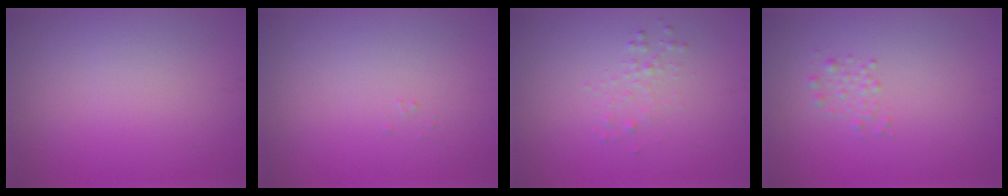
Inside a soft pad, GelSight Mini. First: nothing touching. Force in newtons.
{"total": 0.0}
{"total": 1.1, "press": 1.1, "slide": 0.0}
{"total": 1.5, "press": 1.5, "slide": 0.0}